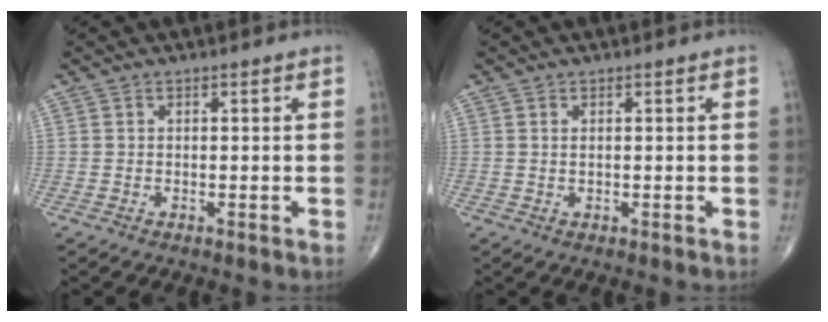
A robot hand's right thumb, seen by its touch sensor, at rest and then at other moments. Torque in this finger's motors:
{"motor_torque": [-0.09, 0.09, -0.21, -0.10, -0.04]}